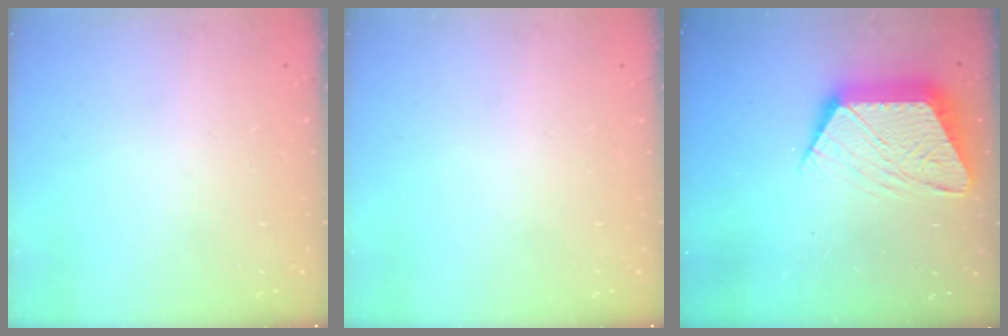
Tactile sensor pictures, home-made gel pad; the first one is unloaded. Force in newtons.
{"total": 0.0}
{"total": 14.6, "press": 14.6, "slide": 1.0}